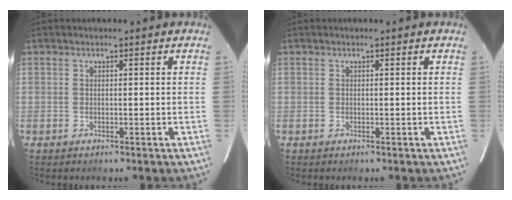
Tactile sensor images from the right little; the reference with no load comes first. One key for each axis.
{"total": 0.0}